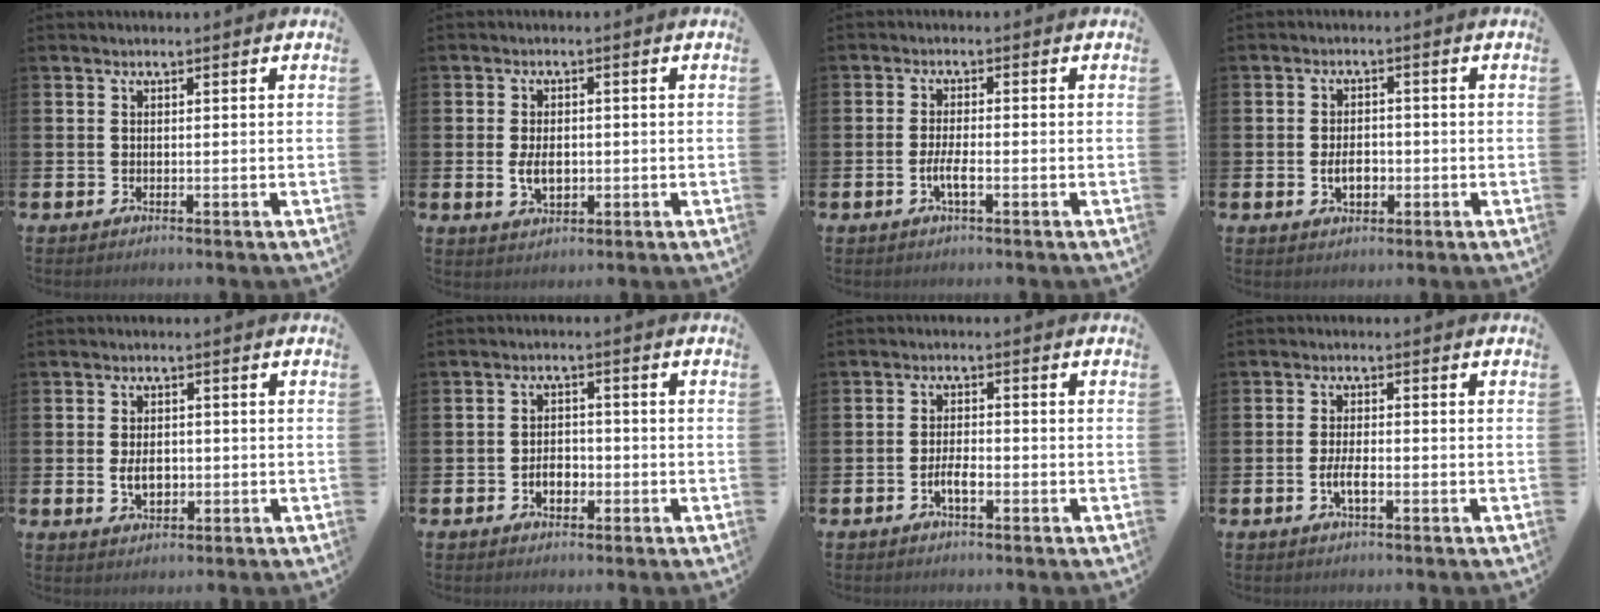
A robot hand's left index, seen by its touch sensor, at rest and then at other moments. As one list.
[{"total": 3.6, "force": [-0.2, 2.3, 2.8], "torque": [-0.045, 0.002, -0.007]}, {"total": 2.6, "force": [-0.9, 0.6, 2.4], "torque": [-0.054, 0.002, -0.019]}, {"total": 3.3, "force": [-0.8, 2.0, 2.5], "torque": [-0.028, -0.005, -0.019]}, {"total": 3.3, "force": [-0.3, 2.2, 2.4], "torque": [-0.029, -0.002, -0.011]}, {"total": 3.0, "force": [-1.1, 2.0, 1.9], "torque": [-0.028, -0.001, -0.026]}, {"total": 2.7, "force": [-1.1, 1.1, 2.2], "torque": [-0.040, 0.004, -0.021]}, {"total": 2.8, "force": [-0.9, 1.0, 2.4], "torque": [-0.041, 0.003, -0.018]}]